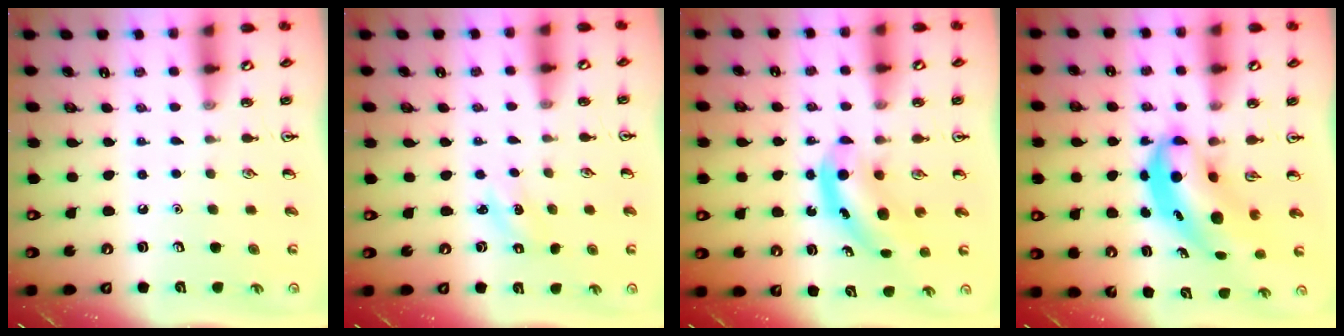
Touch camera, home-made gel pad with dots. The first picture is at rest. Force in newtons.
{"total": 1.2, "press": 1.1, "slide": 0.5}
{"total": 5.9, "press": 5.9, "slide": 0.8}
{"total": 6.2, "press": 6.0, "slide": 1.6}